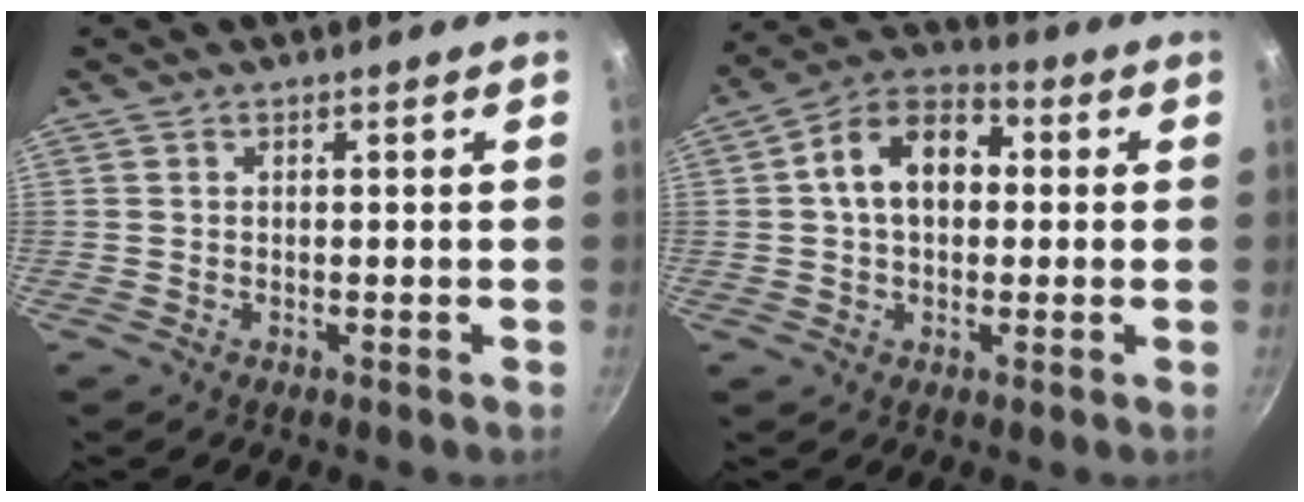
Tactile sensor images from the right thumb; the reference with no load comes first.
{"total": 12.0, "force": [1.4, 8.3, 8.6], "torque": [-0.108, 0.031, 0.004]}